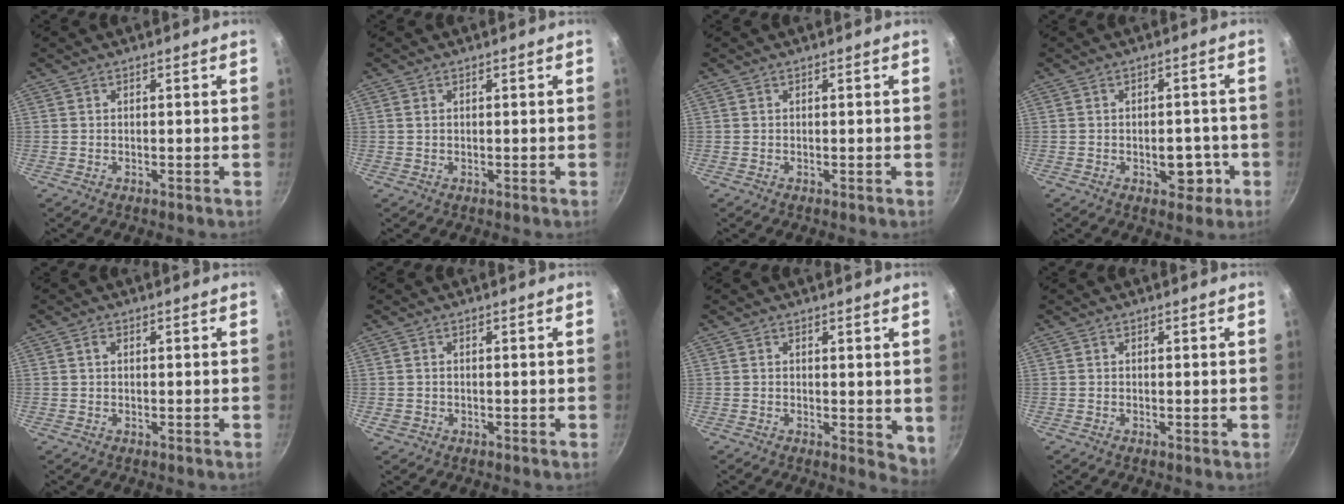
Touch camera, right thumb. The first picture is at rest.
{"total": 0.7, "force": [0.2, 0.5, 0.3], "torque": [-0.006, 0.002, 0.004]}
{"total": 0.0}
{"total": 5.7, "force": [-1.8, 3.6, 4.0], "torque": [-0.025, 0.013, -0.018]}
{"total": 1.2, "force": [0.4, 0.8, 0.8], "torque": [-0.012, 0.005, 0.005]}
{"total": 0.9, "force": [-0.2, 0.8, 0.4], "torque": [-0.005, 0.001, -0.003]}
{"total": 4.3, "force": [1.0, 2.4, 3.4], "torque": [-0.036, -0.004, 0.015]}
{"total": 0.0}